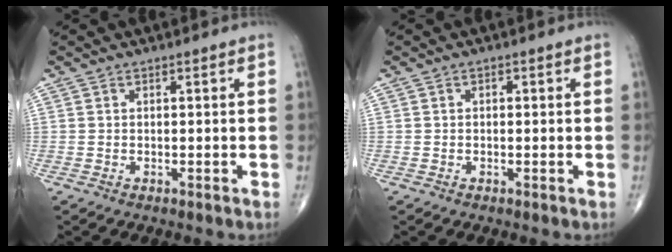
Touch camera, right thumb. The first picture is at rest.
{"total": 0.7, "force": [0.1, 0.5, 0.5], "torque": [-0.004, 0.001, 0.000]}